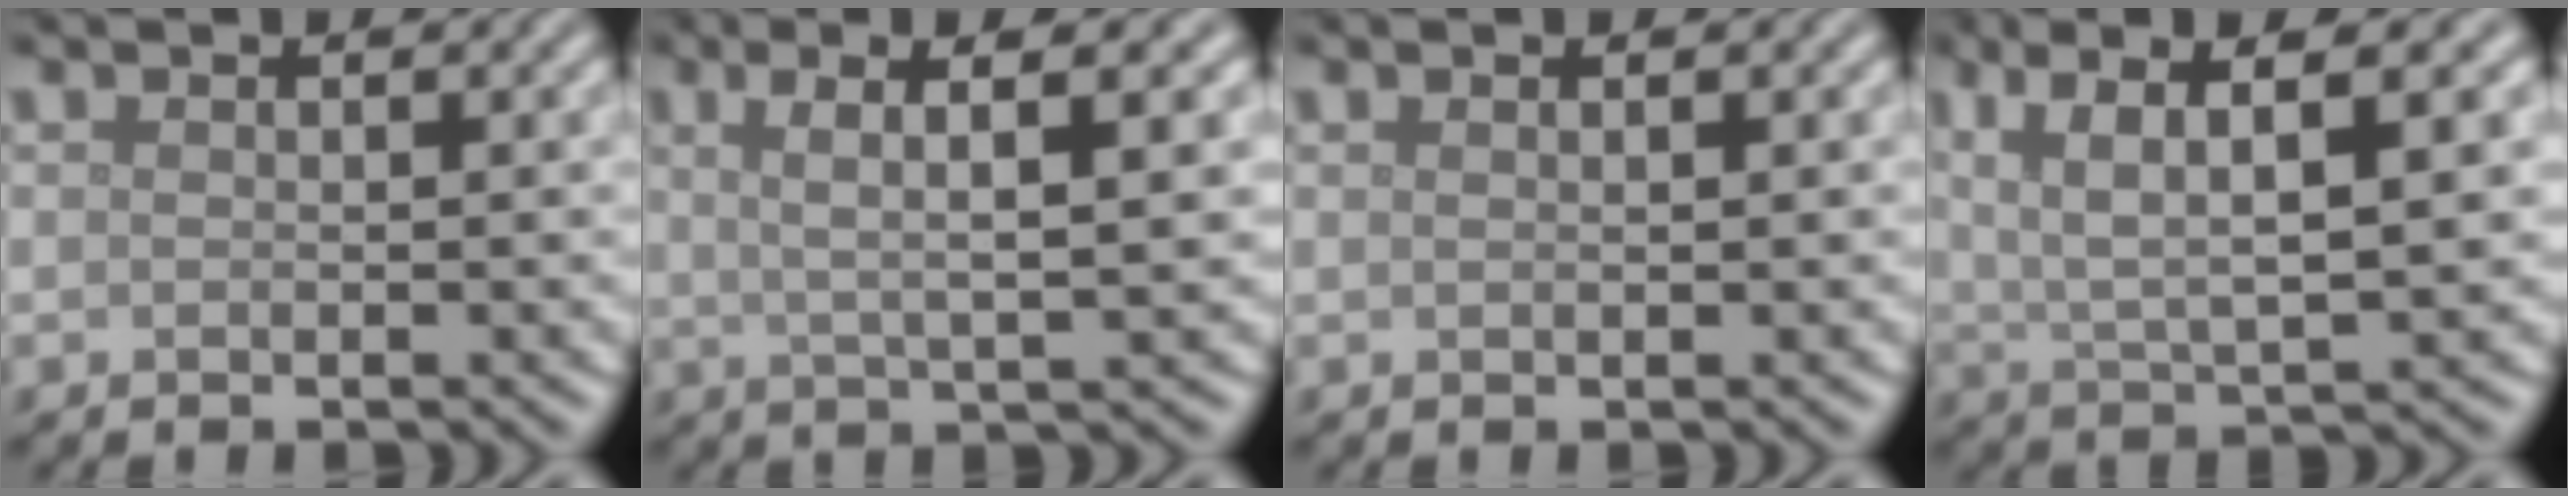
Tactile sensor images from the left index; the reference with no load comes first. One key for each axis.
{"total": 5.6, "fx": 2.4, "fy": 1.0, "fz": 4.9, "tx": -0.079, "ty": 0.012, "tz": 0.039}
{"total": 1.1, "fx": 0.6, "fy": 0.5, "fz": 0.8, "tx": -0.003, "ty": -0.003, "tz": -0.001}
{"total": 7.5, "fx": 3.3, "fy": 1.8, "fz": 6.5, "tx": -0.118, "ty": 0.012, "tz": 0.063}